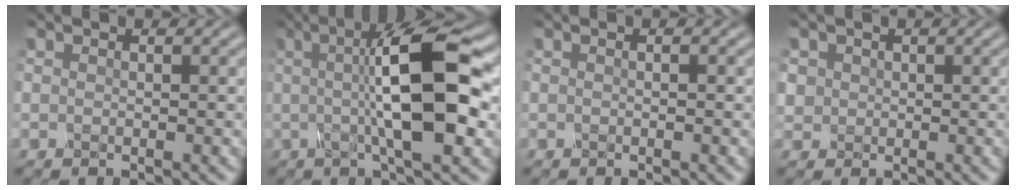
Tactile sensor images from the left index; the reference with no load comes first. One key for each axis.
{"total": 10.9, "fx": 0.9, "fy": 2.5, "fz": 10.5, "tx": -0.148, "ty": 0.013, "tz": 0.010}
{"total": 0.5, "fx": 0.0, "fy": 0.1, "fz": 0.5, "tx": -0.010, "ty": -0.001, "tz": -0.002}
{"total": 1.5, "fx": 0.4, "fy": 1.5, "fz": 0.2, "tx": -0.002, "ty": 0.001, "tz": 0.013}